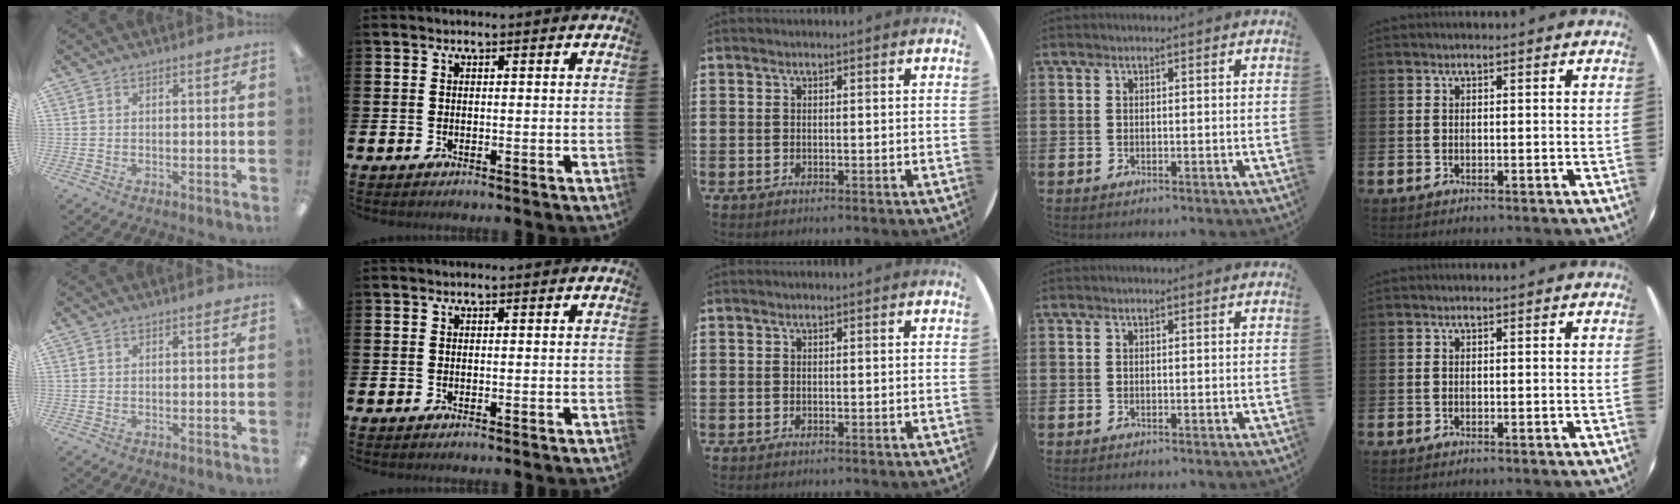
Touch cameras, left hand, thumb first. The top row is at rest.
{}